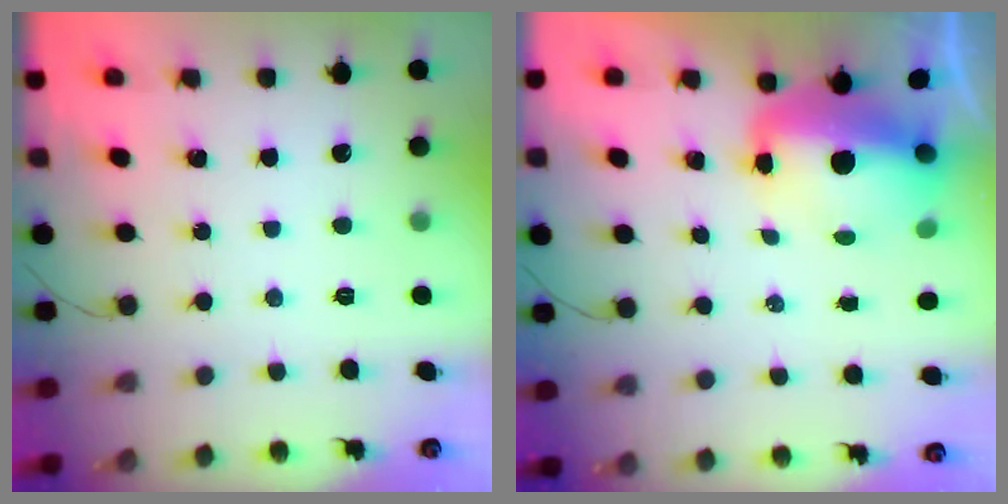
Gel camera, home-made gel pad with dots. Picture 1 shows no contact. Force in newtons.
{"total": 10.6, "press": 10.4, "slide": 2.1}